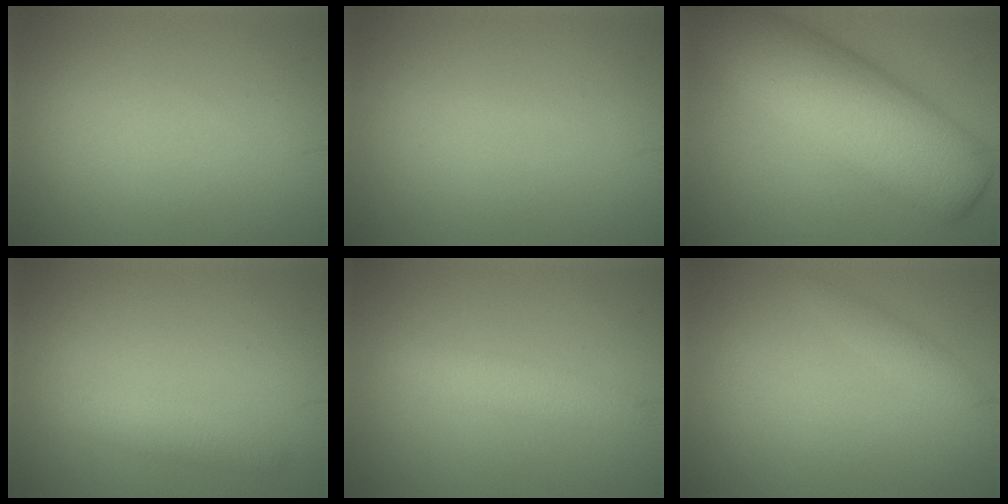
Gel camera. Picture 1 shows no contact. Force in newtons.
{"total": 0.0}
{"total": 10.8, "press": 10.8, "slide": 0.2}
{"total": 1.6, "press": 1.6, "slide": 0.0}
{"total": 2.1, "press": 2.1, "slide": 0.1}
{"total": 1.1, "press": 1.1, "slide": 0.1}